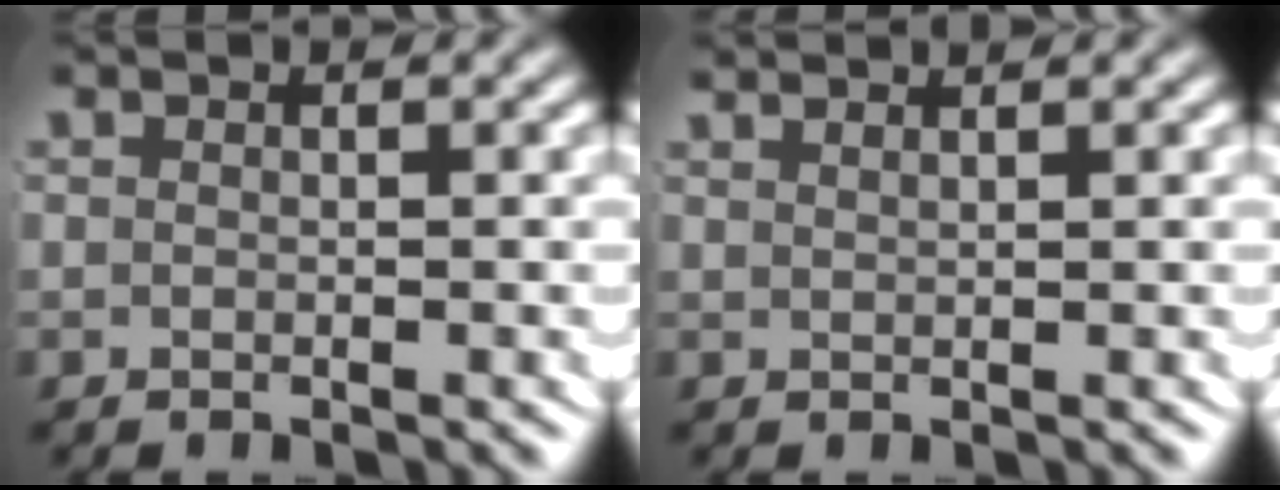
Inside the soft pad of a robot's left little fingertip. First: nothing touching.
{"total": 1.9, "force": [1.8, -0.4, 0.5], "torque": [-0.006, 0.000, 0.033]}